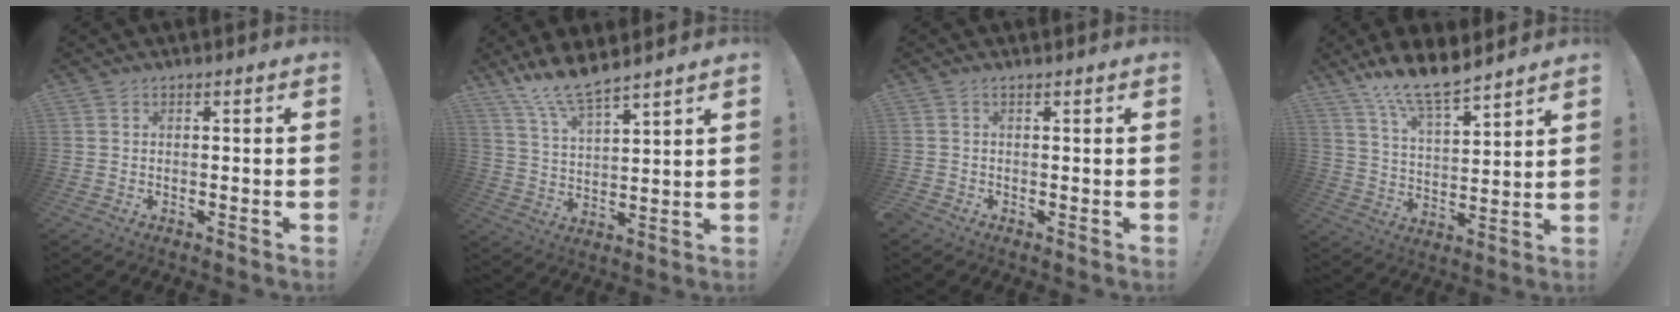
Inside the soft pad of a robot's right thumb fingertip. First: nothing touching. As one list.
[{"total": 10.1, "force": [9.1, 2.0, 3.8], "torque": [-0.083, -0.055, 0.169]}, {"total": 0.8, "force": [0.0, 0.7, -0.3], "torque": [0.000, 0.003, 0.002]}, {"total": 12.4, "force": [10.6, 3.4, 5.3], "torque": [-0.101, -0.075, 0.193]}]